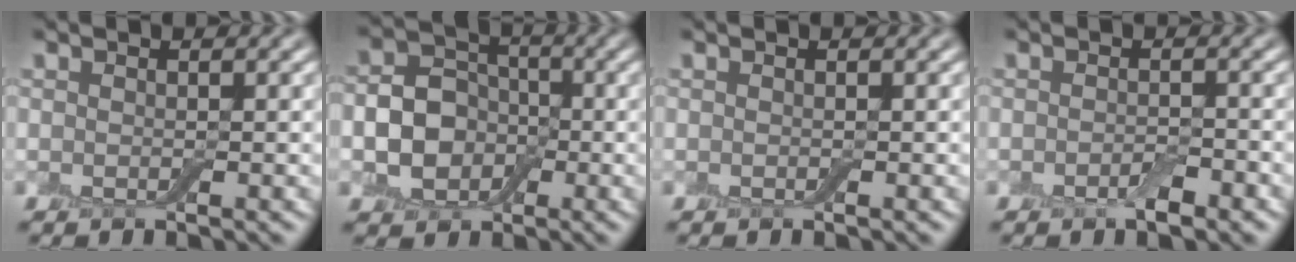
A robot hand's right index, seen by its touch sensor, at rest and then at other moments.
{"total": 7.0, "force": [-1.2, 5.8, 3.7], "torque": [-0.048, 0.002, -0.043]}
{"total": 0.0}
{"total": 1.8, "force": [-1.0, 0.7, 1.3], "torque": [-0.023, -0.002, -0.017]}